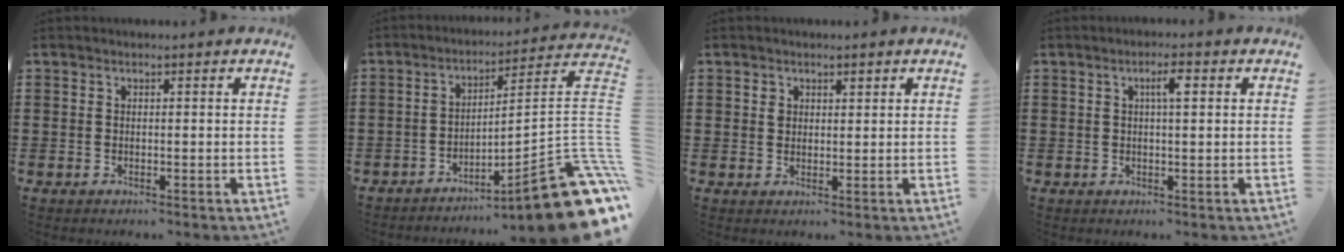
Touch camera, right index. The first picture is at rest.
{"total": 14.7, "force": [-8.0, 2.6, 12.1], "torque": [-0.155, 0.006, -0.134]}
{"total": 1.6, "force": [0.9, 1.2, 0.5], "torque": [-0.014, 0.005, 0.017]}
{"total": 2.8, "force": [0.8, 0.6, 2.6], "torque": [-0.045, 0.005, 0.008]}